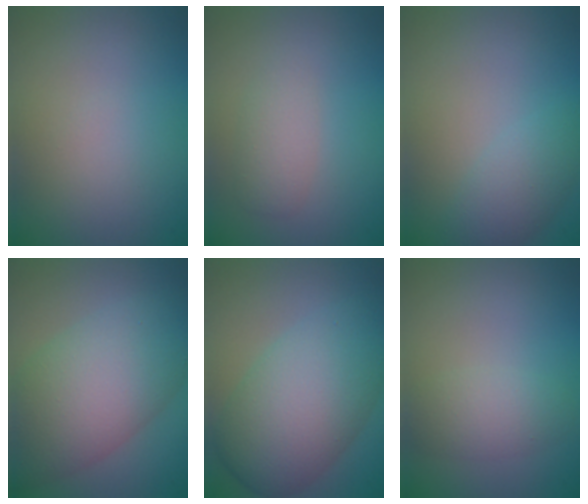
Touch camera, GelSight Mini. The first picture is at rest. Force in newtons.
{"total": 2.1, "press": 2.1, "slide": 0.1}
{"total": 2.5, "press": 2.5, "slide": 0.1}
{"total": 9.4, "press": 9.4, "slide": 0.3}
{"total": 8.6, "press": 8.6, "slide": 0.2}
{"total": 2.5, "press": 2.5, "slide": 0.2}